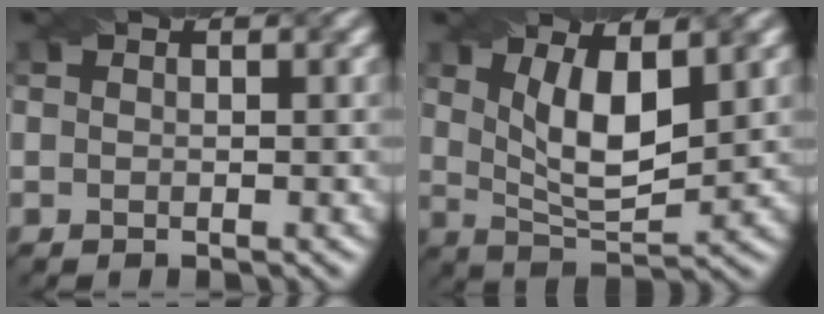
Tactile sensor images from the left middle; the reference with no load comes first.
{"total": 5.9, "force": [2.0, 2.1, 5.1], "torque": [-0.100, -0.010, 0.042]}